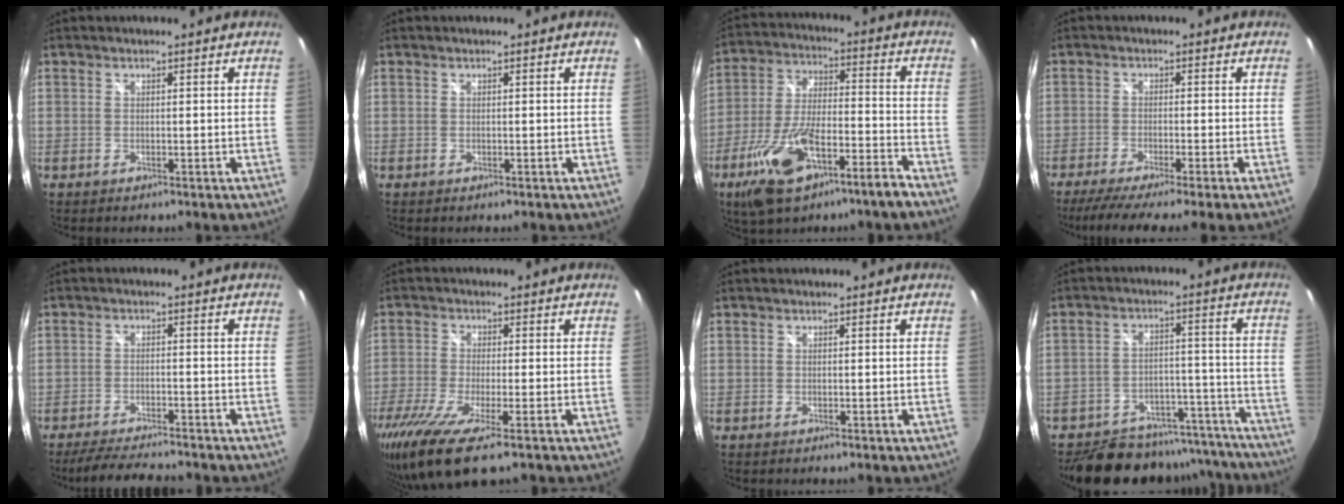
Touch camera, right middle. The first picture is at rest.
{"total": 0.0}
{"total": 16.0, "force": [-10.2, 4.1, 11.6], "torque": [-0.238, -0.024, -0.177]}
{"total": 7.8, "force": [-6.4, -1.8, 4.1], "torque": [-0.085, -0.026, -0.103]}
{"total": 8.7, "force": [-7.8, 1.4, 3.6], "torque": [-0.091, -0.007, -0.124]}
{"total": 12.3, "force": [-7.9, 1.8, 9.2], "torque": [-0.206, -0.054, -0.144]}
{"total": 0.0}
{"total": 20.3, "force": [-17.7, 7.7, 6.2], "torque": [-0.120, 0.035, -0.217]}